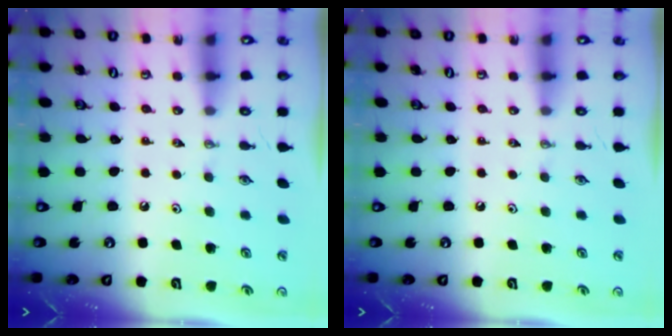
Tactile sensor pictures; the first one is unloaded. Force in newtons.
{"total": 0.0}